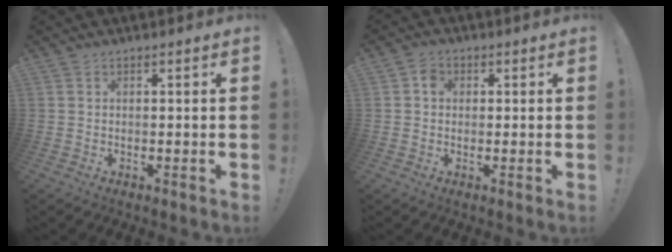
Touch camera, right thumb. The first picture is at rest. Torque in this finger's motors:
{"motor_torque": [-0.03, -0.03, -0.02, 0.02, 0.02]}